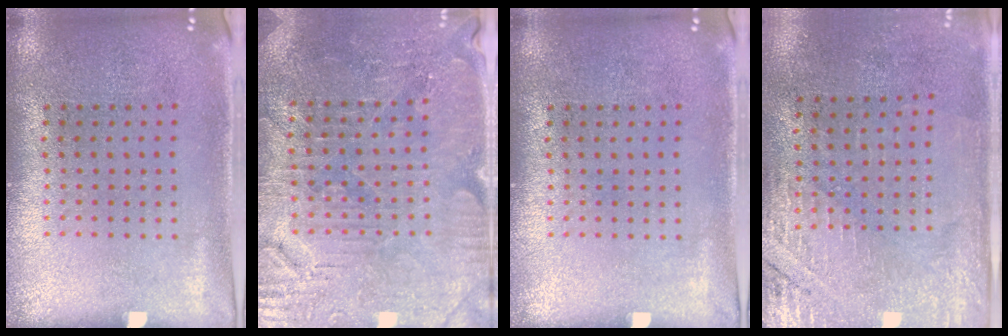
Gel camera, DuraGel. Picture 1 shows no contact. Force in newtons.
{"total": 3.4, "press": 3.3, "slide": 0.4}
{"total": 0.0}
{"total": 2.8, "press": 2.5, "slide": 1.3}